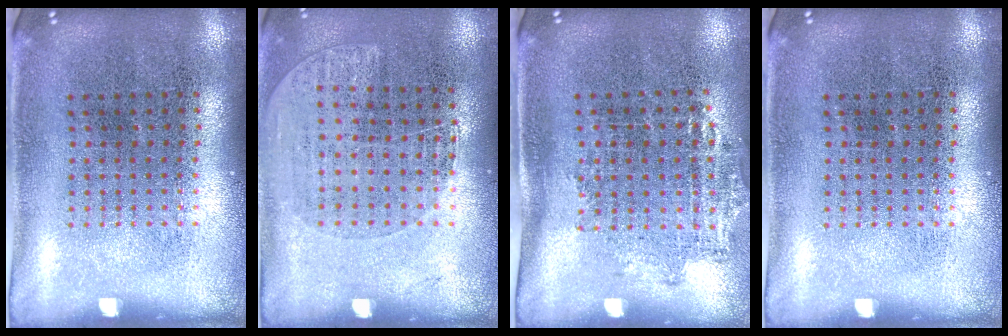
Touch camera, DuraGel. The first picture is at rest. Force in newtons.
{"total": 1.1, "press": 1.0, "slide": 0.5}
{"total": 1.3, "press": 1.0, "slide": 0.8}
{"total": 0.0}